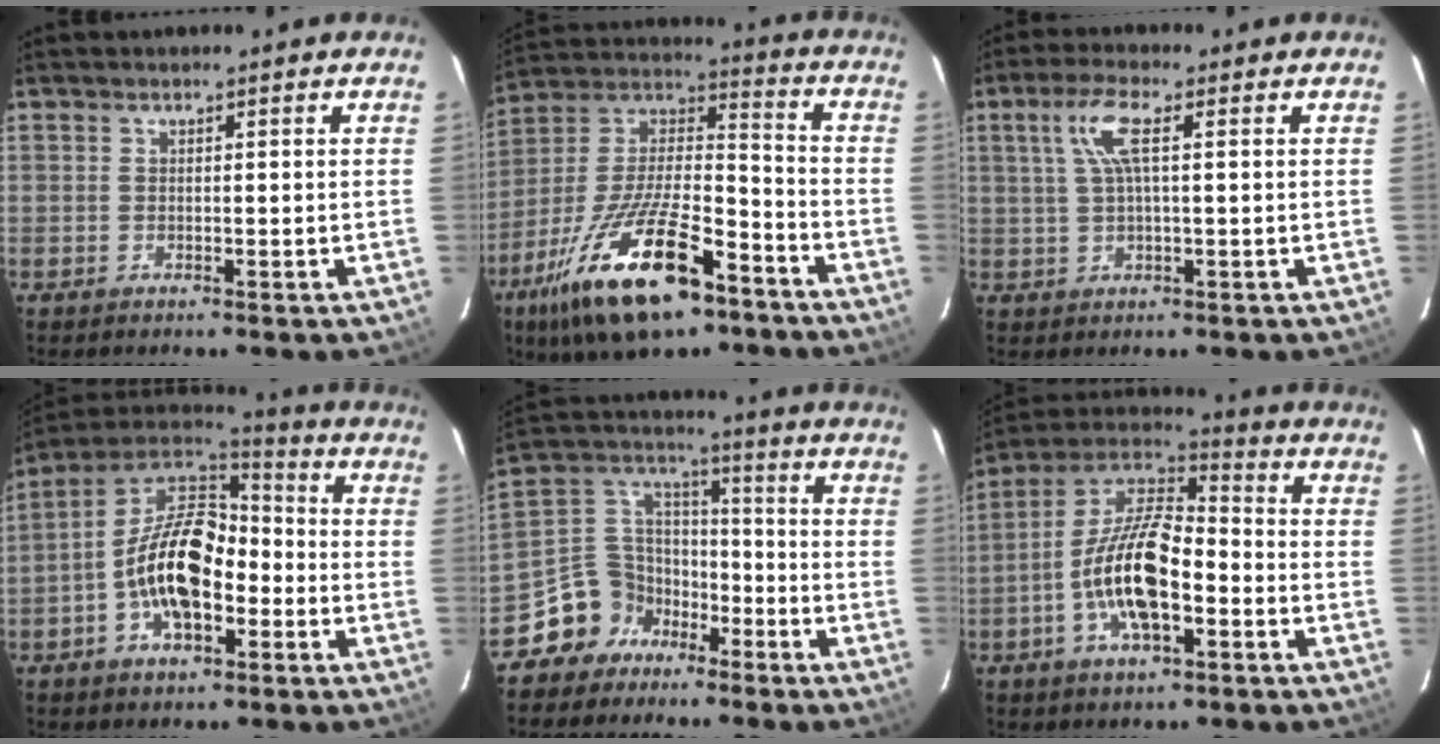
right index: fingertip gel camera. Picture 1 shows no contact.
{"total": 23.8, "force": [-13.7, 8.7, 17.4], "torque": [-0.337, -0.024, -0.236]}
{"total": 6.1, "force": [1.6, 1.1, 5.7], "torque": [-0.116, 0.008, 0.034]}
{"total": 15.3, "force": [-4.3, 8.3, 12.1], "torque": [-0.235, 0.018, -0.081]}
{"total": 10.5, "force": [-7.0, 7.7, 1.4], "torque": [-0.047, 0.061, -0.131]}
{"total": 15.2, "force": [-4.9, 6.2, 13.0], "torque": [-0.262, 0.004, -0.097]}